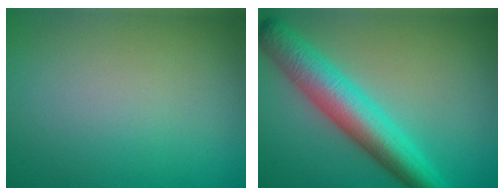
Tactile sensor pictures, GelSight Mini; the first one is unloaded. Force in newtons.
{"total": 6.9, "press": 6.9, "slide": 0.1}